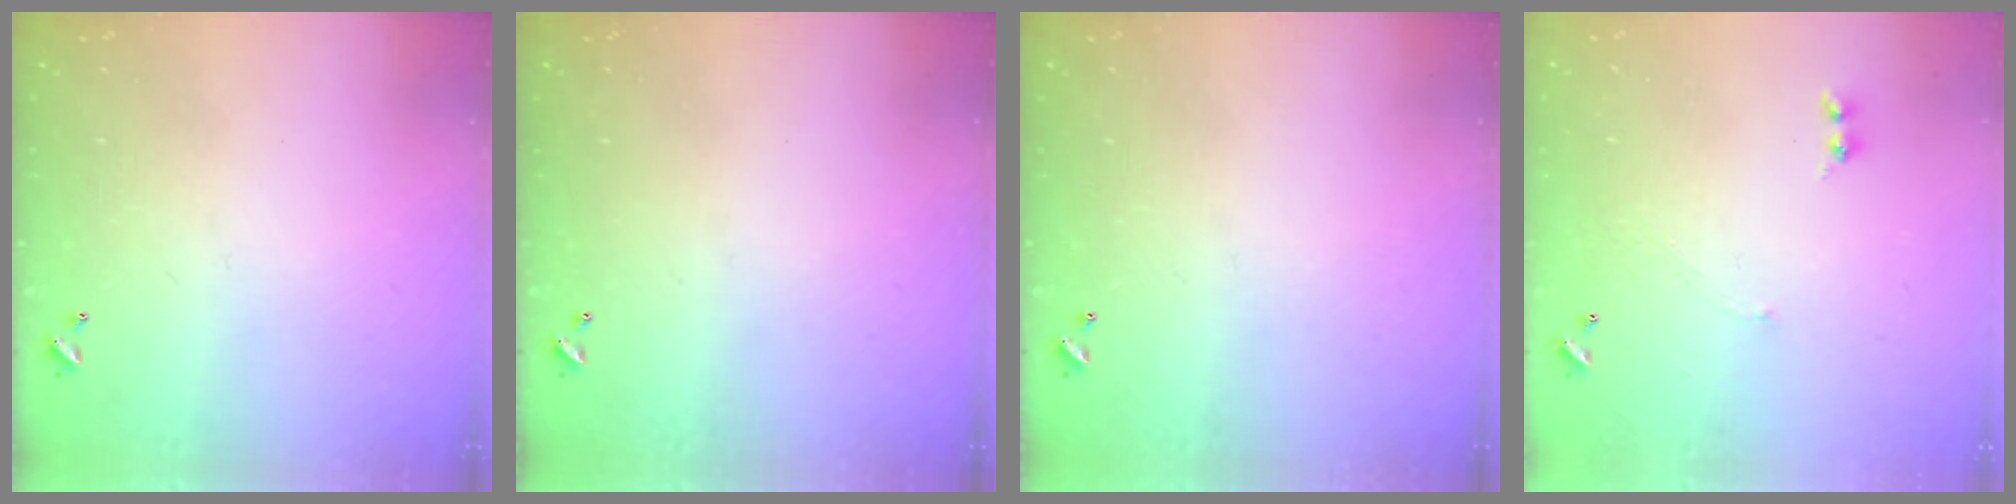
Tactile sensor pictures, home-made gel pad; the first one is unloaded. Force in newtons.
{"total": 0.0}
{"total": 0.0}
{"total": 2.6, "press": 2.6, "slide": 0.6}